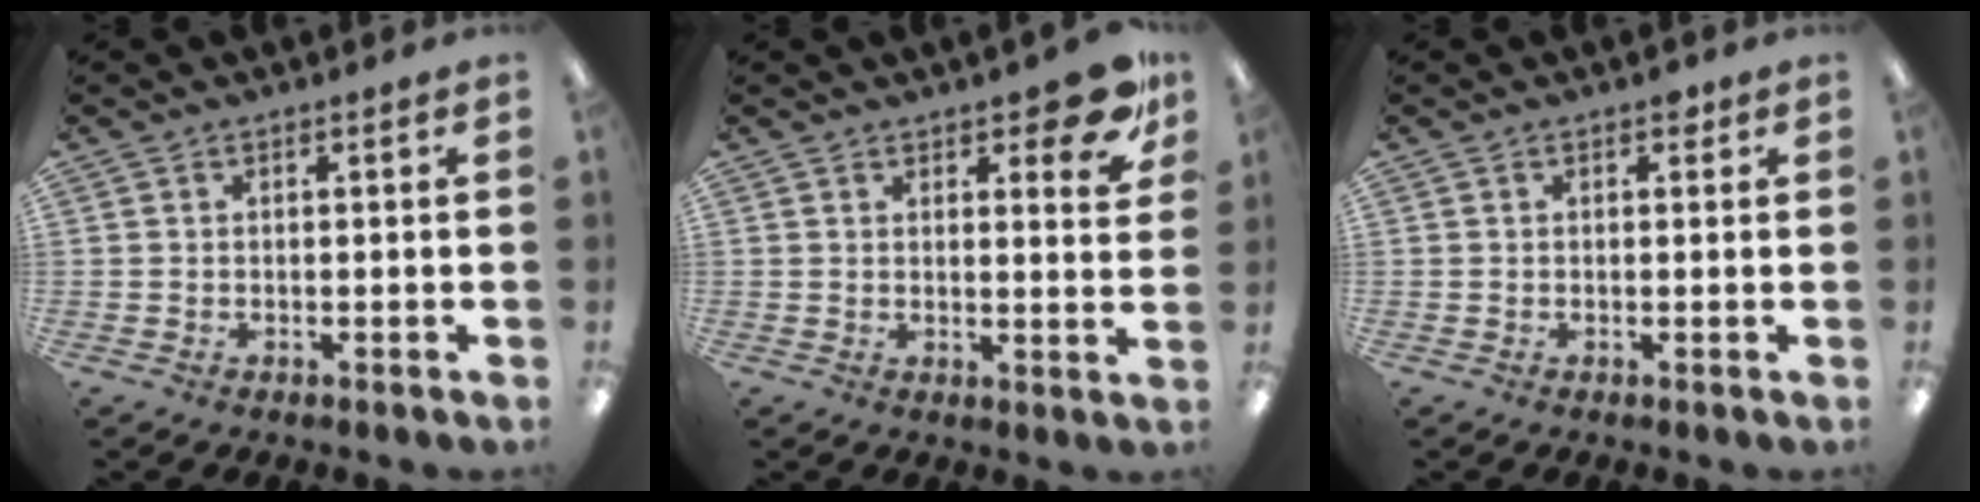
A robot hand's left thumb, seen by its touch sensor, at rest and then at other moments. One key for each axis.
{"total": 9.9, "fx": 7.1, "fy": 3.2, "fz": 6.2, "tx": -0.064, "ty": -0.044, "tz": 0.116}
{"total": 1.5, "fx": 0.8, "fy": 0.9, "fz": 0.9, "tx": -0.011, "ty": 0.000, "tz": 0.012}